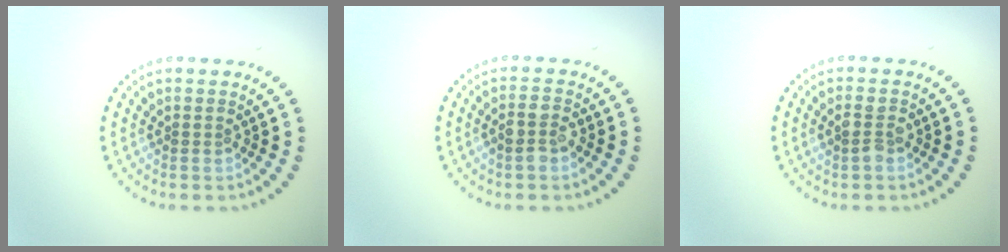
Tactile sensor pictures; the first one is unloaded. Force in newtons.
{"total": 2.2, "press": 2.1, "slide": 0.7}
{"total": 1.4, "press": 1.4, "slide": 0.1}